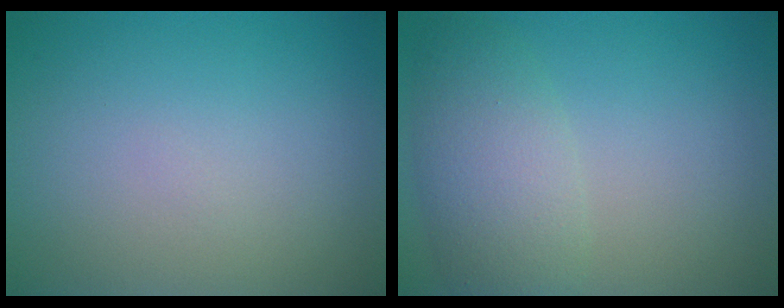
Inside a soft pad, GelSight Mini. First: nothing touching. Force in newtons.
{"total": 4.6, "press": 4.6, "slide": 0.3}